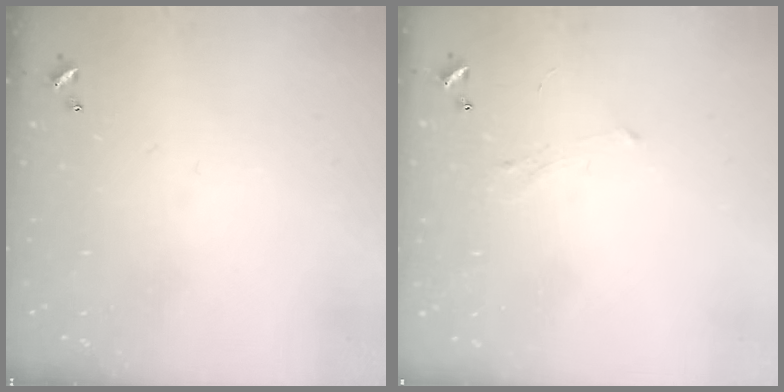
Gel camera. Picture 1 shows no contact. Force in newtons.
{"total": 0.9, "press": 0.7, "slide": 0.6}